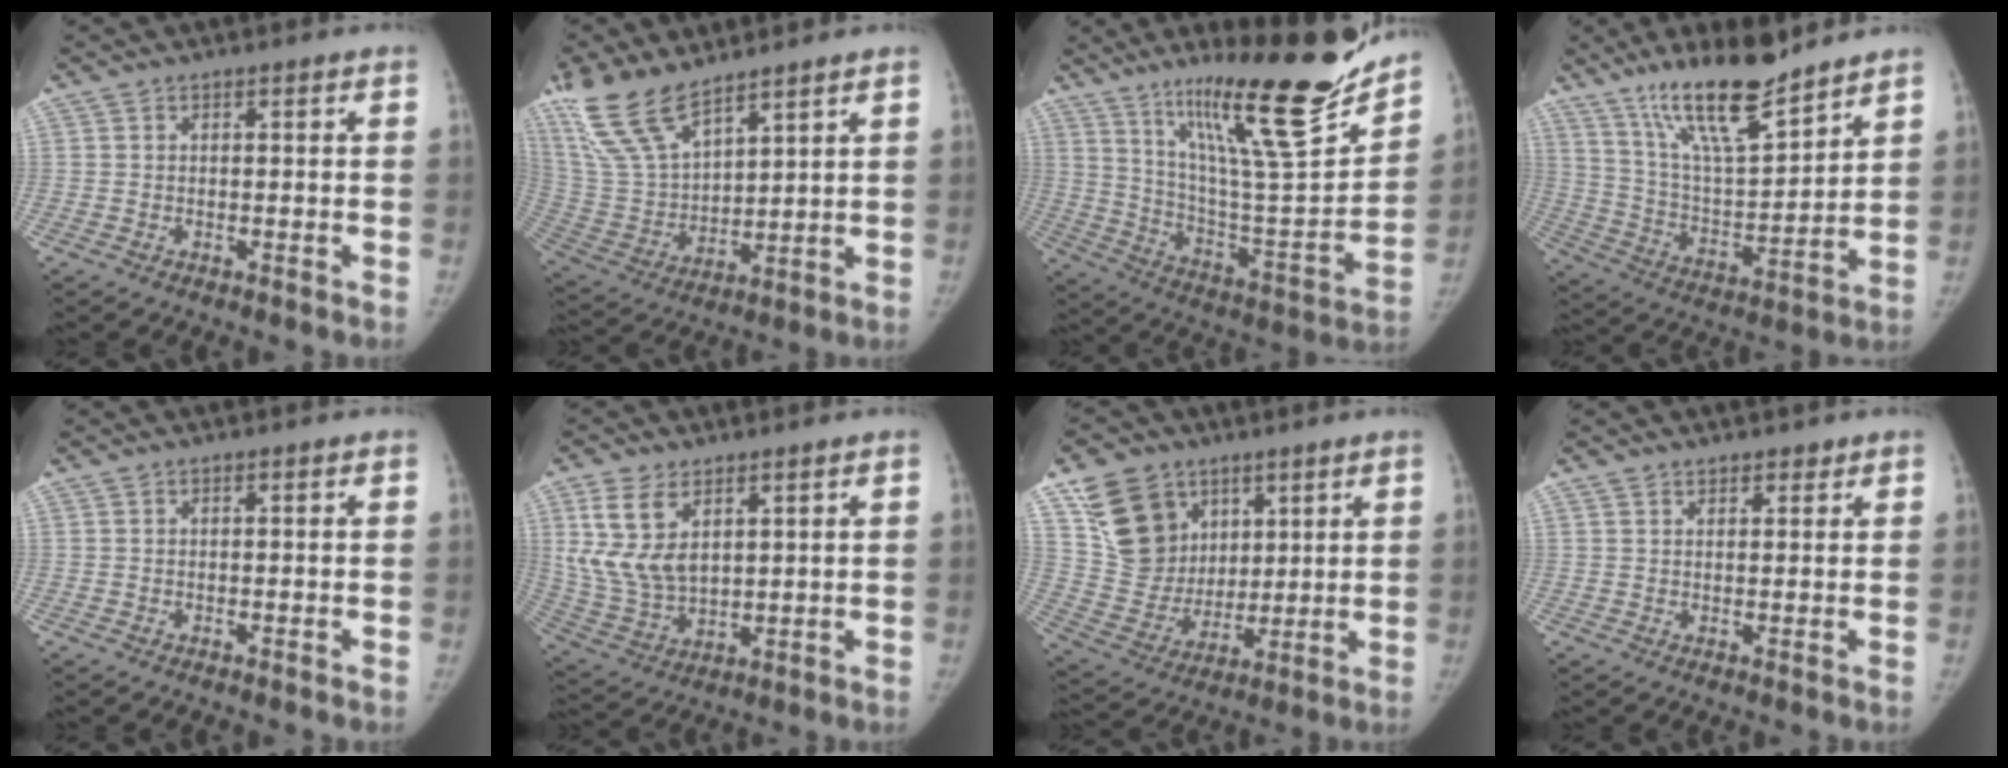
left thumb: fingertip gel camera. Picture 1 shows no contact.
{"total": 15.0, "force": [11.3, 5.7, 8.2], "torque": [-0.155, -0.044, 0.236]}
{"total": 26.4, "force": [18.6, 4.1, 18.3], "torque": [-0.262, -0.101, 0.310]}
{"total": 17.7, "force": [13.4, 4.2, 10.8], "torque": [-0.162, -0.077, 0.246]}
{"total": 0.0}
{"total": 11.9, "force": [4.9, 7.0, 8.3], "torque": [-0.160, -0.018, 0.114]}
{"total": 15.6, "force": [8.3, 11.8, 6.0], "torque": [-0.080, -0.033, 0.168]}
{"total": 2.1, "force": [1.7, 1.1, 0.5], "torque": [0.010, -0.010, 0.022]}